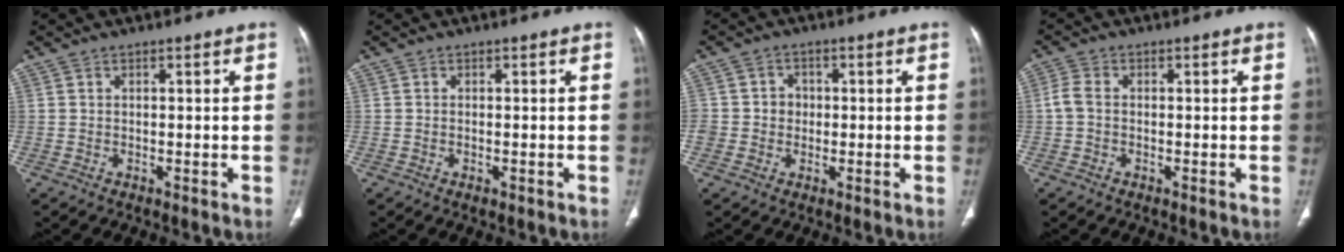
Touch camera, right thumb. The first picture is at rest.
{"total": 0.6, "force": [-0.3, 0.3, 0.4], "torque": [-0.008, 0.000, -0.004]}
{"total": 4.0, "force": [-0.2, 3.8, 1.3], "torque": [0.003, 0.009, -0.006]}
{"total": 2.7, "force": [-0.4, 1.8, 1.9], "torque": [-0.046, 0.005, -0.015]}